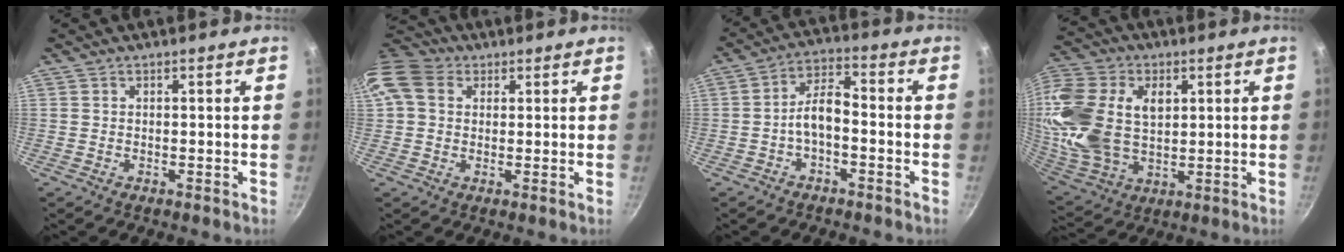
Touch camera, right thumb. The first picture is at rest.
{"total": 11.8, "force": [3.1, 9.4, 6.4], "torque": [-0.126, 0.021, 0.043]}
{"total": 6.1, "force": [-2.3, 2.8, 5.0], "torque": [-0.091, 0.040, -0.044]}
{"total": 23.7, "force": [4.5, 16.0, 16.8], "torque": [-0.365, 0.001, 0.086]}